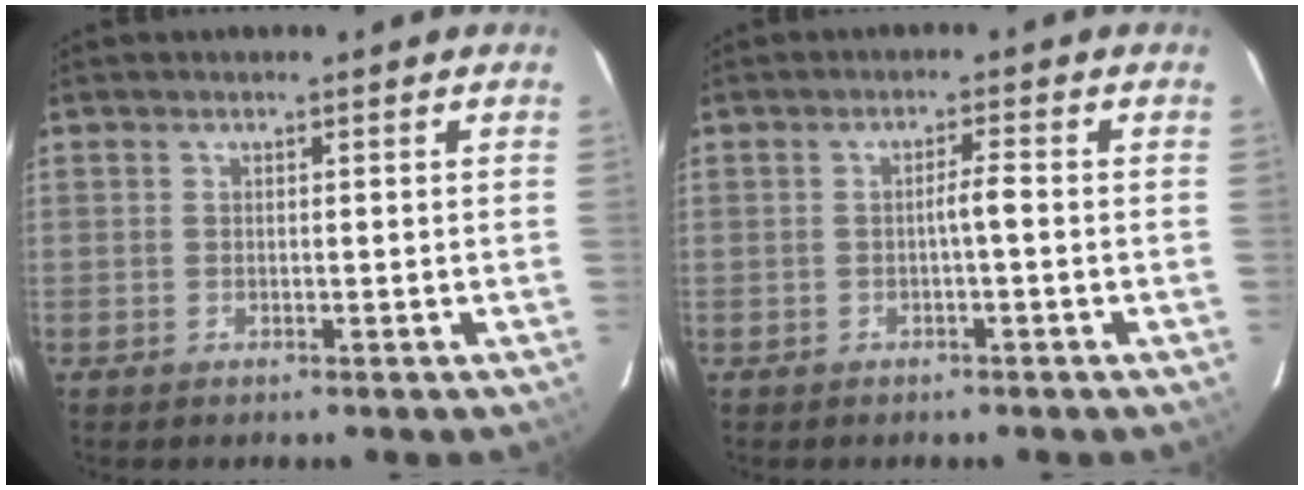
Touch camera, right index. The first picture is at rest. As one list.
[{"total": 1.9, "force": [-0.5, -0.1, 1.9], "torque": [-0.029, 0.003, -0.007]}]